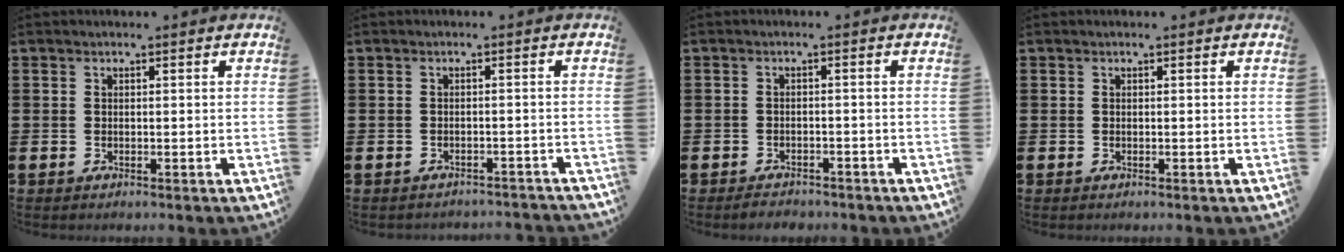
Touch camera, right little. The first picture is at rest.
{"total": 1.1, "force": [-1.1, 0.0, 0.0], "torque": [-0.004, 0.003, -0.023]}
{"total": 1.3, "force": [-1.3, 0.3, 0.1], "torque": [-0.008, 0.003, -0.028]}
{"total": 0.0}